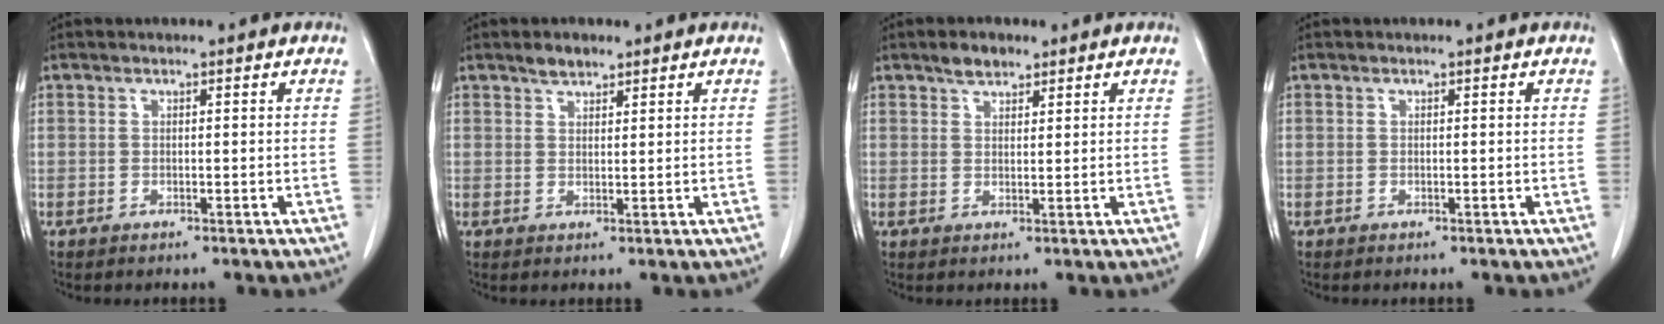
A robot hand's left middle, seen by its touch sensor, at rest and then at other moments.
{"total": 2.3, "force": [1.9, 0.9, 0.9], "torque": [-0.020, 0.003, 0.032]}
{"total": 2.7, "force": [2.1, 1.3, 1.2], "torque": [-0.025, 0.006, 0.036]}
{"total": 0.0}